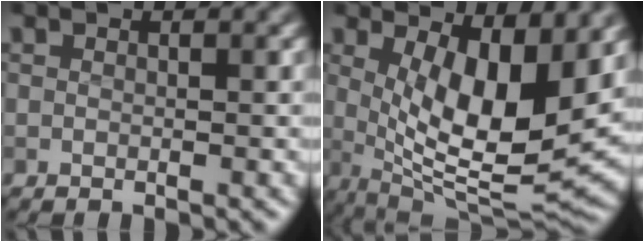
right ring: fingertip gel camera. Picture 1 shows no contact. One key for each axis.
{"total": 10.3, "fx": 2.0, "fy": 3.8, "fz": 9.4, "tx": -0.156, "ty": -0.028, "tz": 0.043}